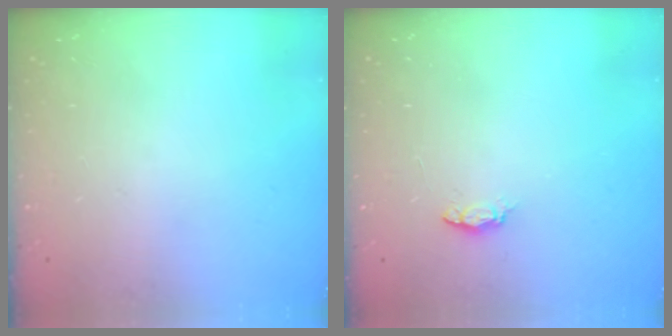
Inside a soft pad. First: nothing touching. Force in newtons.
{"total": 2.5, "press": 2.5, "slide": 0.4}